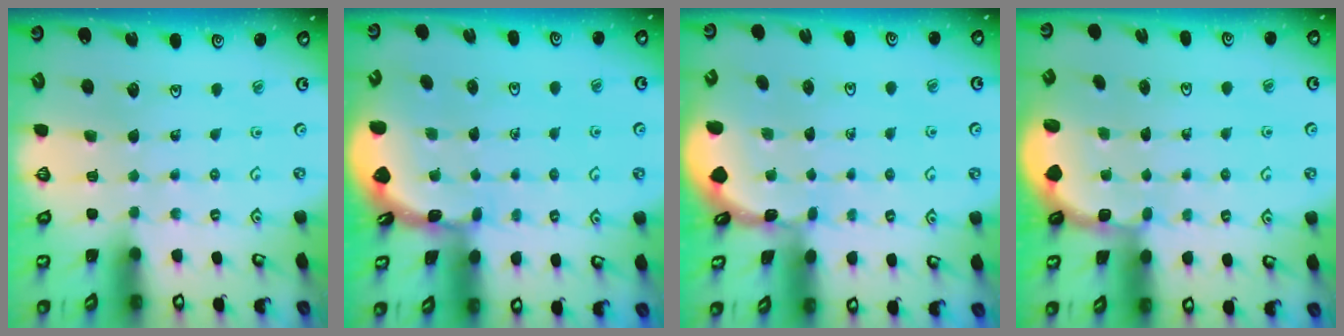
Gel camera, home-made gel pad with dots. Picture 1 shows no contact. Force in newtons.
{"total": 1.8, "press": 1.8, "slide": 0.2}
{"total": 0.5, "press": 0.5, "slide": 0.2}
{"total": 1.8, "press": 1.6, "slide": 0.7}